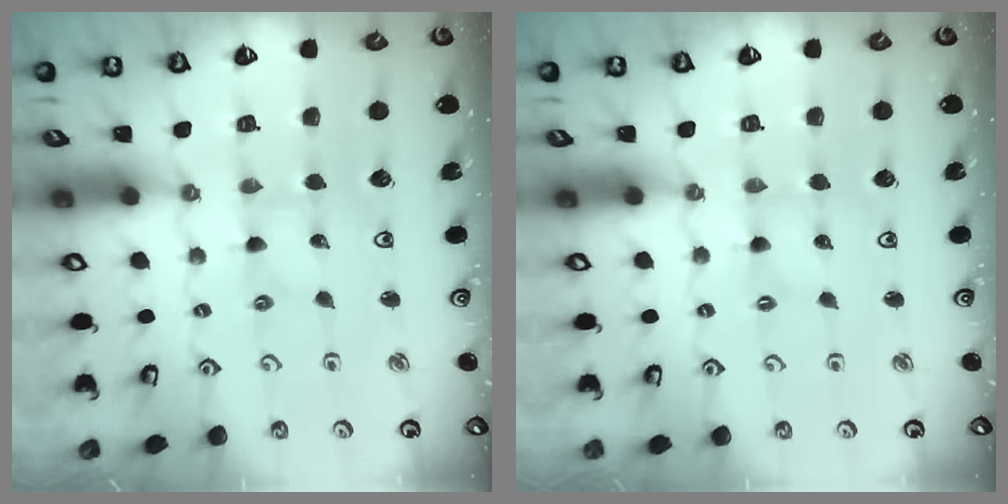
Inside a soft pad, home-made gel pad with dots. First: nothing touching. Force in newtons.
{"total": 0.0}